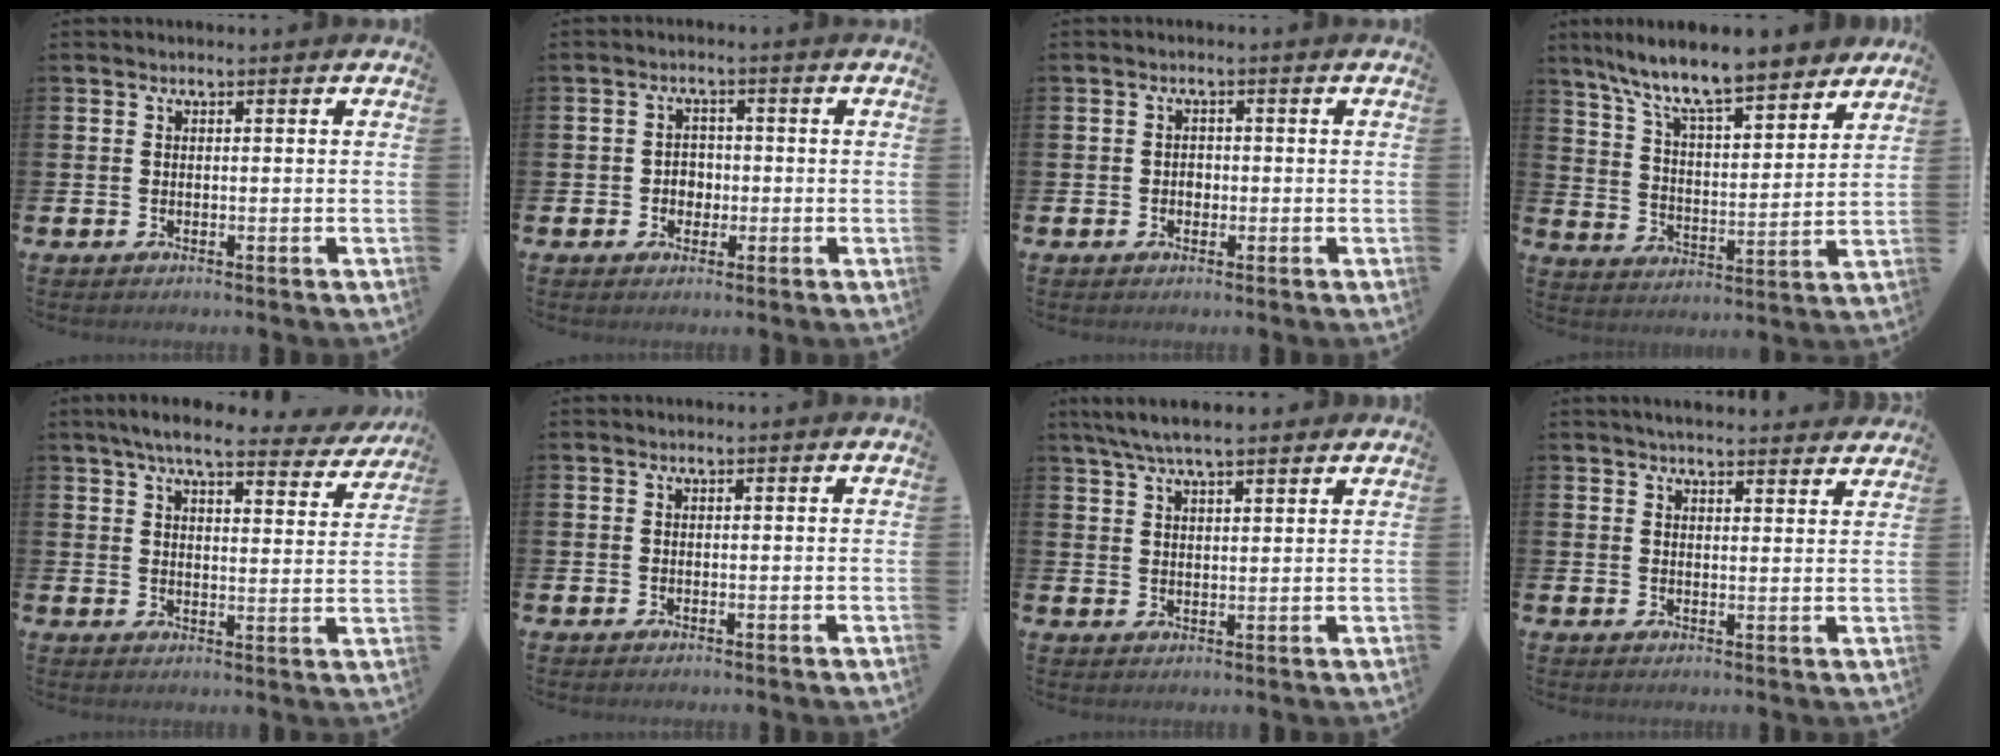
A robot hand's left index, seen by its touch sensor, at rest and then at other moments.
{"total": 2.5, "force": [-0.4, 2.3, 1.0], "torque": [-0.013, 0.003, -0.015]}
{"total": 1.3, "force": [-0.2, 1.2, 0.6], "torque": [0.000, 0.002, -0.010]}
{"total": 10.3, "force": [9.4, 1.4, 4.0], "torque": [-0.110, -0.065, 0.161]}
{"total": 6.7, "force": [5.9, 1.0, 2.9], "torque": [-0.063, -0.026, 0.100]}
{"total": 0.0}
{"total": 5.9, "force": [5.3, 1.0, 2.5], "torque": [-0.058, -0.011, 0.095]}
{"total": 3.9, "force": [3.8, 0.3, 0.6], "torque": [-0.010, -0.019, 0.067]}